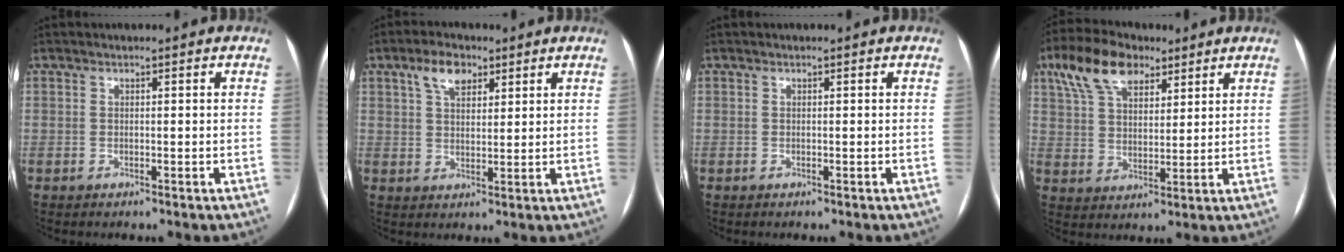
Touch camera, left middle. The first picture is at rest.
{"total": 5.4, "force": [3.1, 2.8, 3.4], "torque": [-0.067, 0.015, 0.058]}
{"total": 0.0}
{"total": 10.9, "force": [6.6, 5.5, 6.6], "torque": [-0.139, 0.029, 0.124]}